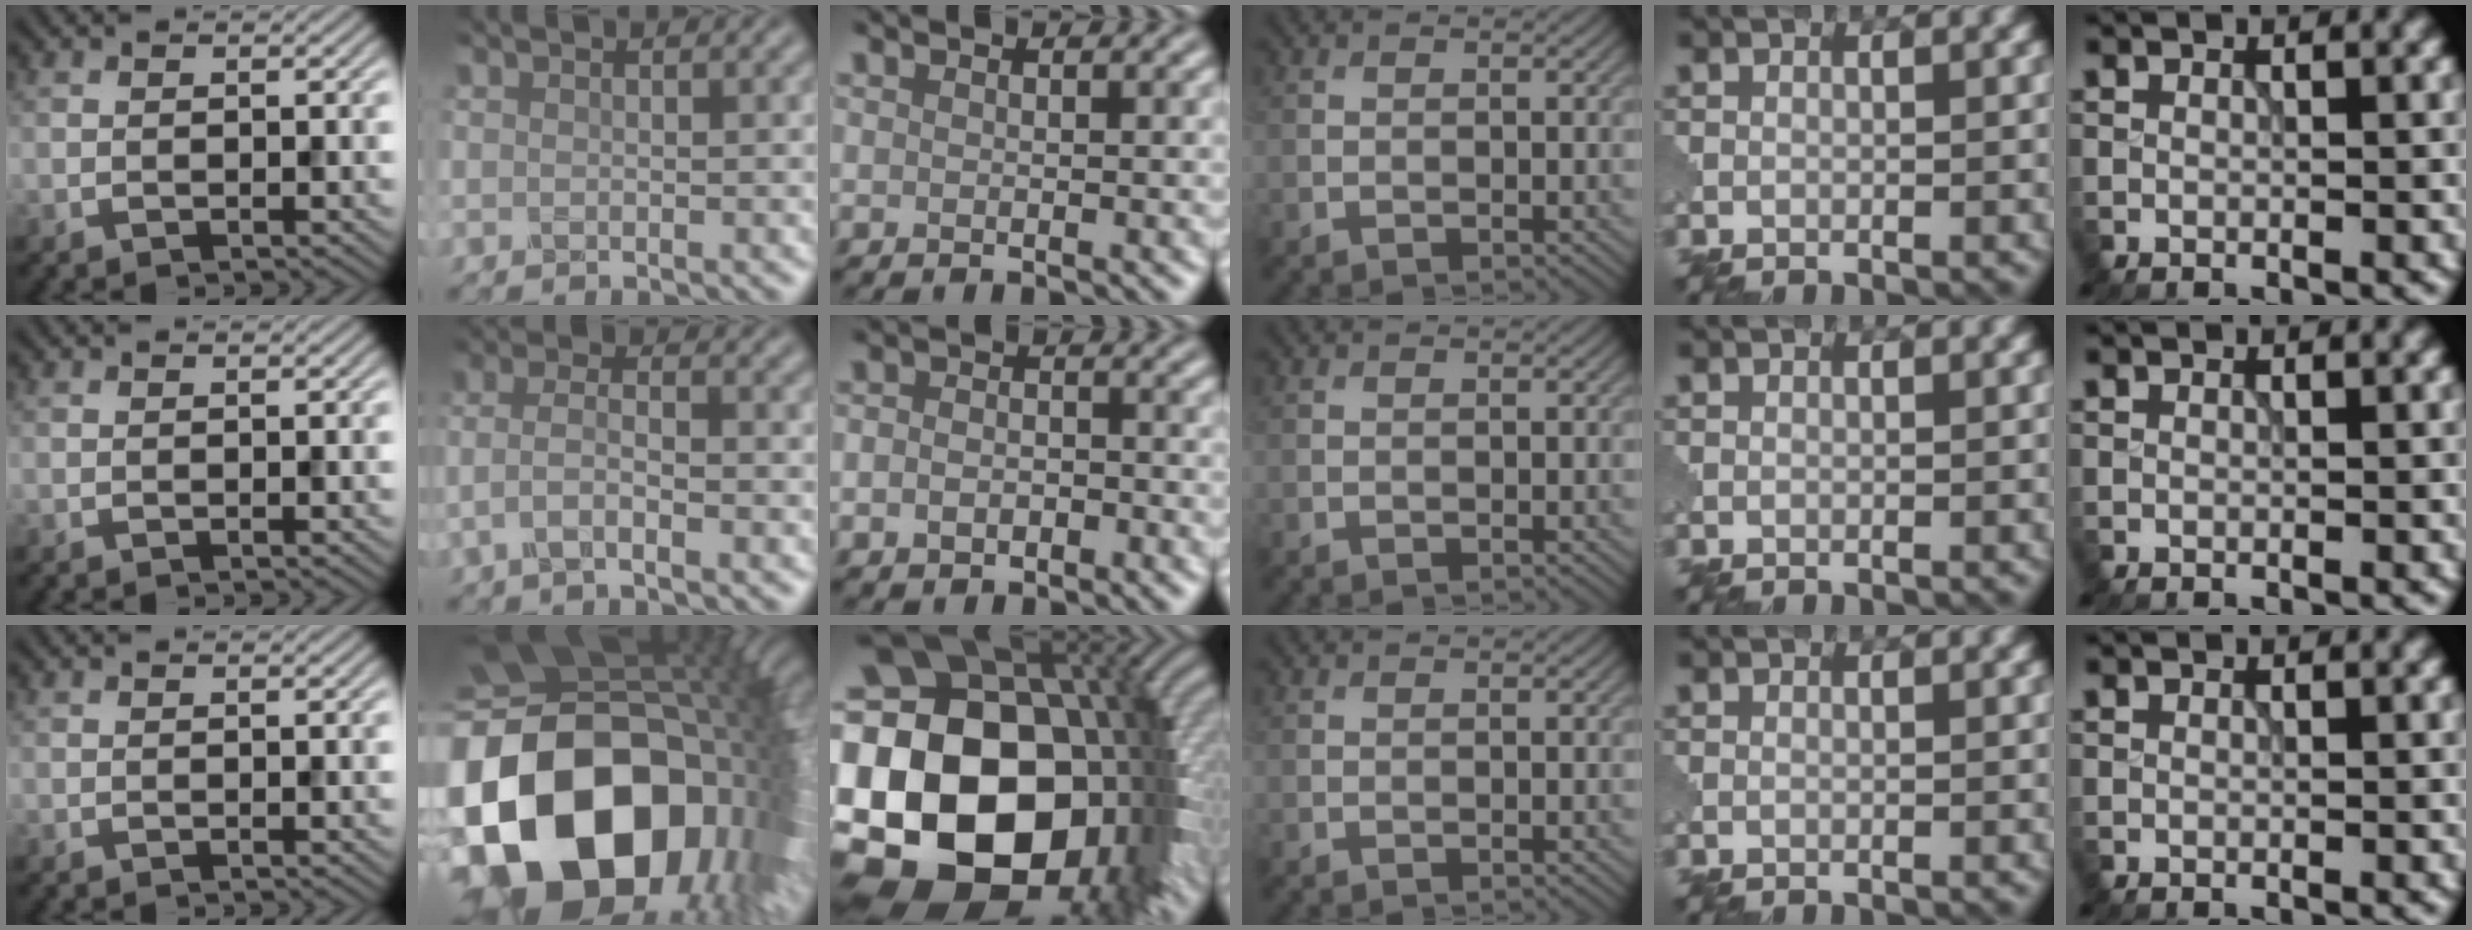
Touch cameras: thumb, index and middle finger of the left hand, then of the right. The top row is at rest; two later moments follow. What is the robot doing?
{"motion": "extract", "object": "pin"}